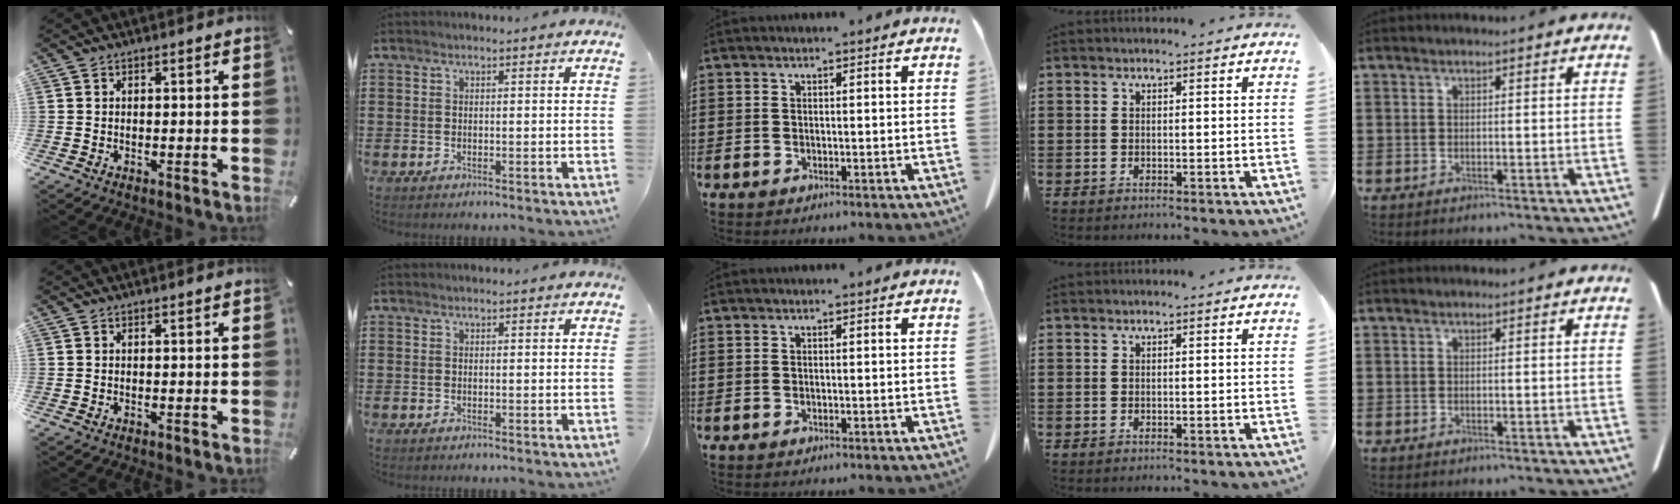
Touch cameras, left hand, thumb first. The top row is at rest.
{}